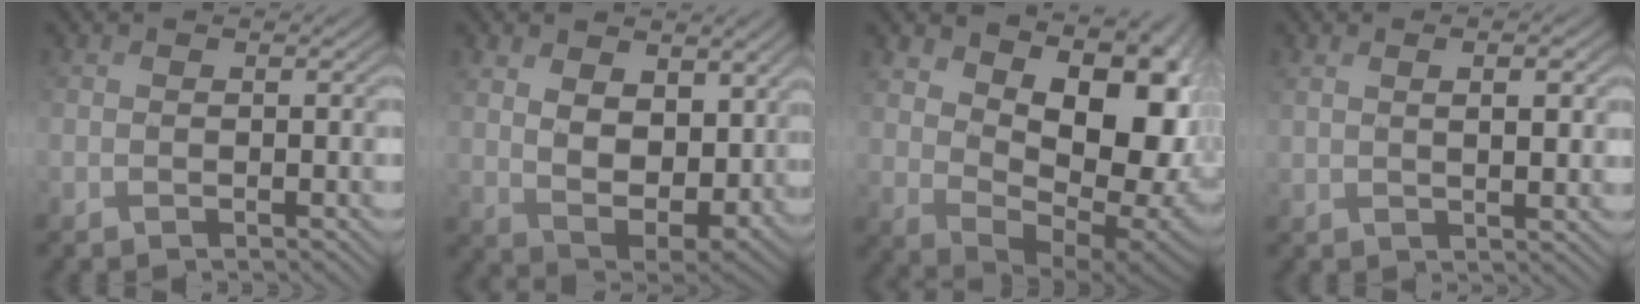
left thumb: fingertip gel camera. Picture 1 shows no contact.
{"total": 10.2, "force": [3.7, 6.4, 7.0], "torque": [-0.168, -0.017, 0.070]}
{"total": 16.5, "force": [4.2, 10.0, 12.5], "torque": [-0.185, -0.009, 0.085]}
{"total": 3.5, "force": [1.4, 1.2, 3.0], "torque": [-0.059, -0.003, 0.030]}